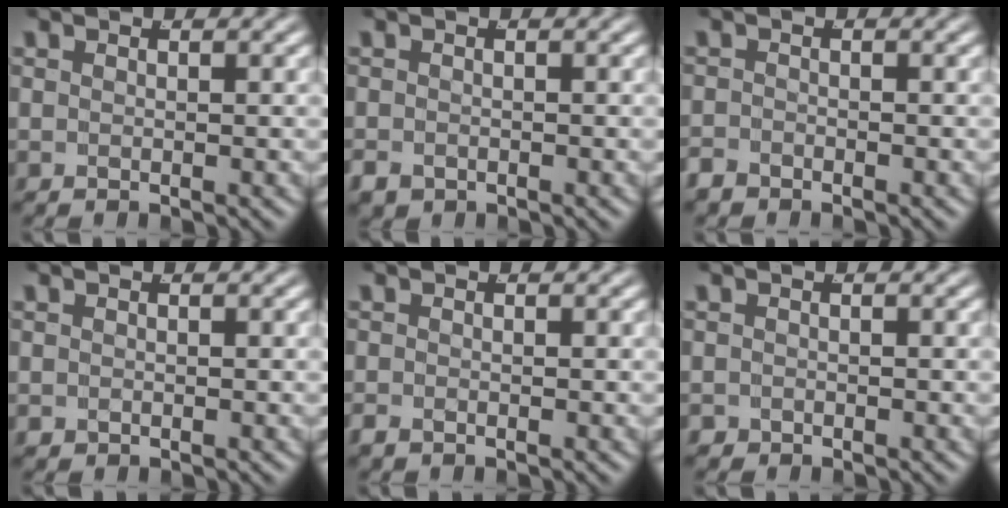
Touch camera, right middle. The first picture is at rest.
{"total": 1.8, "force": [-1.4, 1.0, 0.5], "torque": [-0.011, -0.017, -0.014]}
{"total": 1.5, "force": [-1.5, 0.4, 0.1], "torque": [0.002, -0.011, -0.024]}
{"total": 0.7, "force": [-0.5, 0.4, 0.2], "torque": [-0.007, -0.011, -0.002]}
{"total": 1.1, "force": [-1.0, 0.5, 0.3], "torque": [-0.004, -0.010, -0.013]}
{"total": 1.1, "force": [-1.0, 0.4, -0.1], "torque": [0.002, -0.014, -0.011]}